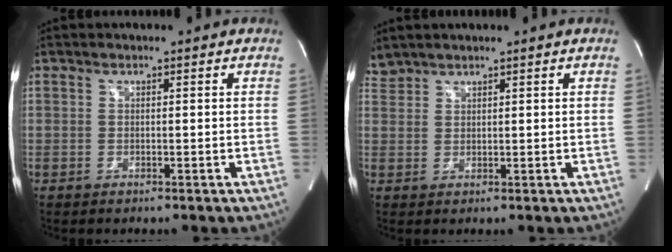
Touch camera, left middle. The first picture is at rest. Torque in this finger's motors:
{"motor_torque": [0.00, -0.10, -0.09, 0.01]}